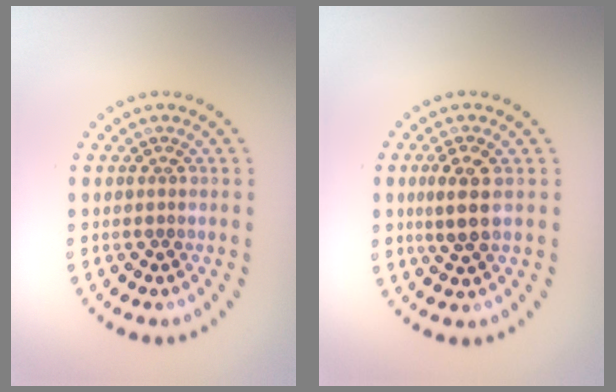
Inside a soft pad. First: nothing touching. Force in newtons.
{"total": 2.7, "press": 2.5, "slide": 0.9}